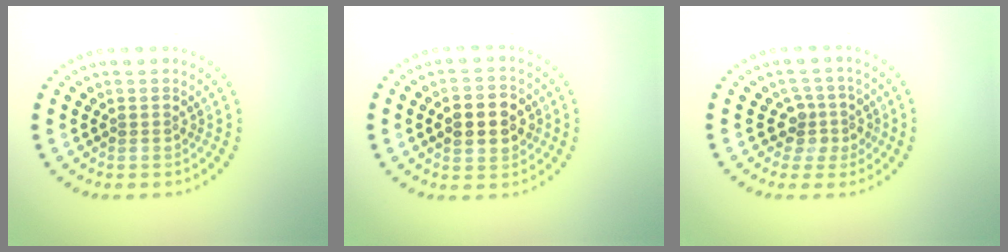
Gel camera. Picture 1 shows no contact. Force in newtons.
{"total": 4.7, "press": 4.7, "slide": 0.3}
{"total": 2.7, "press": 2.0, "slide": 1.8}